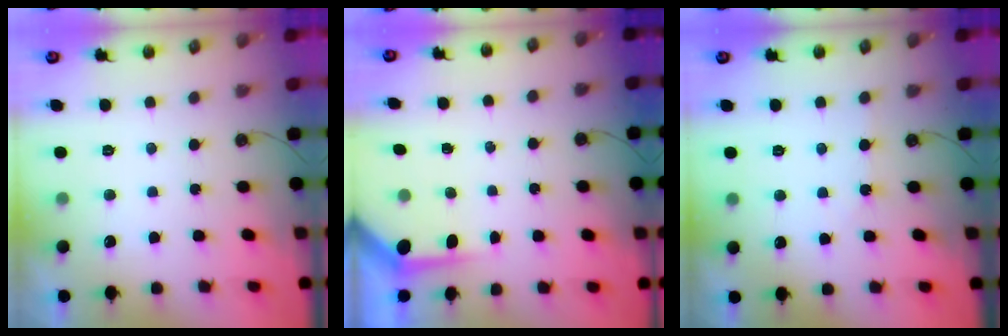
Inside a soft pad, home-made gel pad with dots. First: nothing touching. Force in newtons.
{"total": 4.0, "press": 4.0, "slide": 0.3}
{"total": 1.5, "press": 1.4, "slide": 0.3}